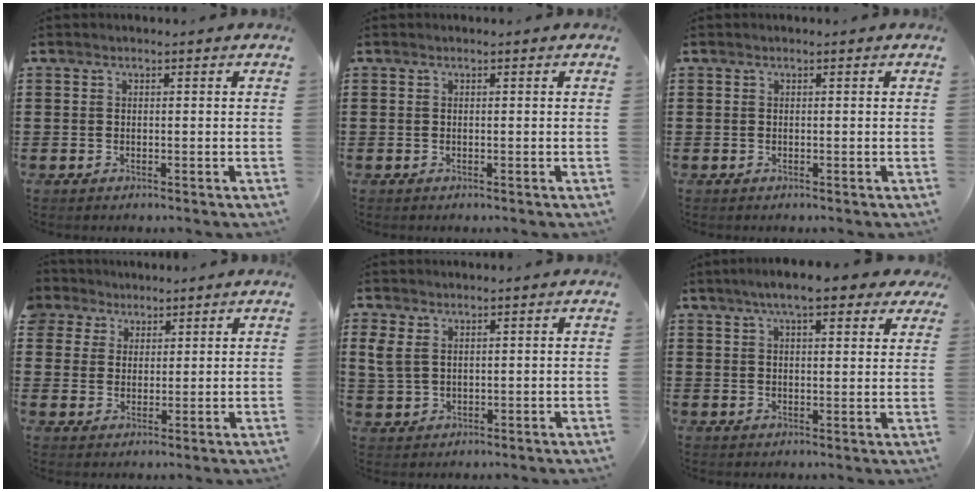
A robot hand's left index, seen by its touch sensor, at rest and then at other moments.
{"total": 0.0}
{"total": 0.0}
{"total": 4.1, "force": [2.6, 3.2, 0.0], "torque": [-0.020, 0.013, 0.047]}
{"total": 3.0, "force": [1.6, 1.8, 1.7], "torque": [-0.048, 0.005, 0.028]}
{"total": 7.0, "force": [5.2, 1.4, 4.4], "torque": [-0.090, 0.000, 0.092]}